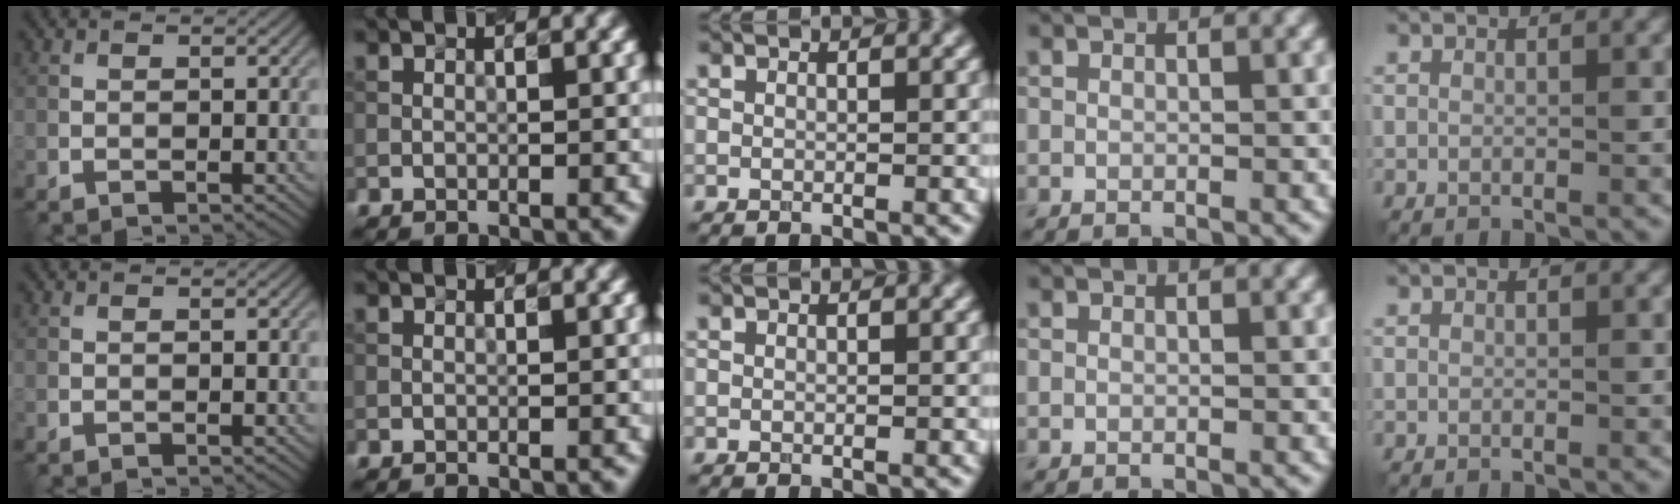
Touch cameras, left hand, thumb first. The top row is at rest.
{}